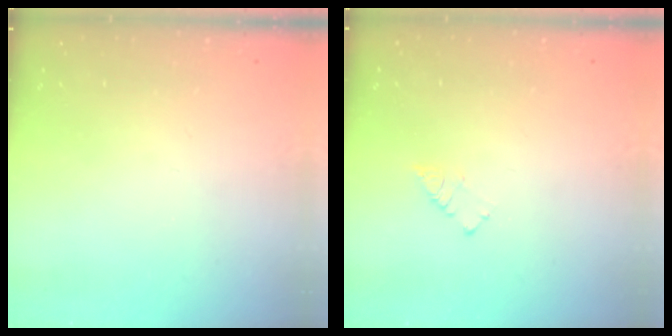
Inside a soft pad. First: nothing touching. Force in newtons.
{"total": 2.9, "press": 2.9, "slide": 0.4}